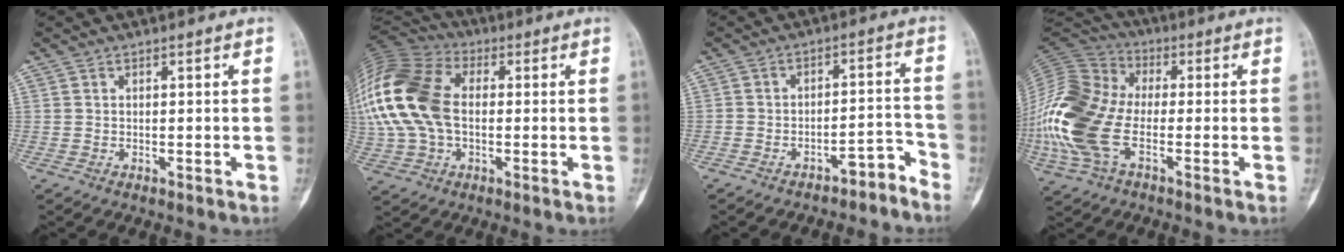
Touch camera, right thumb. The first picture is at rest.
{"total": 23.1, "force": [1.1, 15.1, 17.5], "torque": [-0.414, 0.017, 0.017]}
{"total": 5.3, "force": [-4.7, 2.0, 1.3], "torque": [-0.004, 0.088, -0.065]}
{"total": 20.0, "force": [-3.8, 11.5, 15.9], "torque": [-0.363, 0.013, -0.081]}